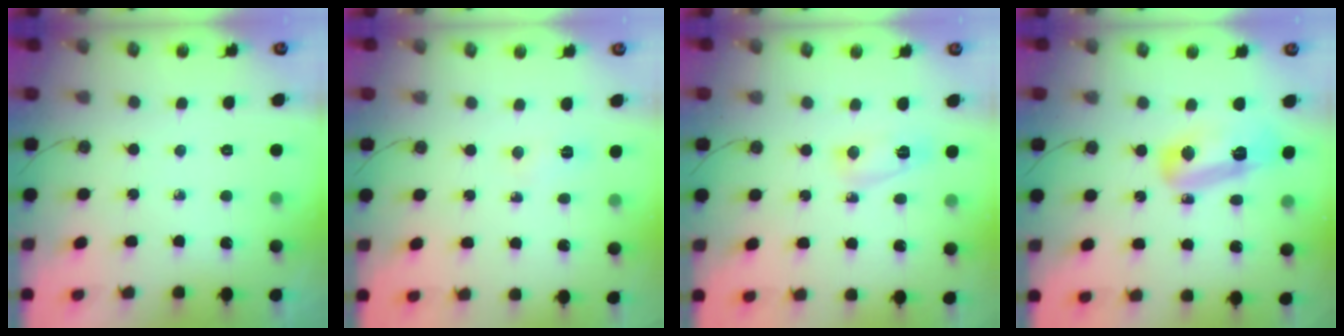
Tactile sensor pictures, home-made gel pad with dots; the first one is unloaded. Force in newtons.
{"total": 3.4, "press": 1.8, "slide": 2.8}
{"total": 3.9, "press": 3.9, "slide": 0.4}
{"total": 11.4, "press": 11.4, "slide": 0.8}